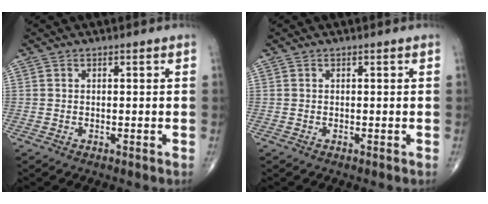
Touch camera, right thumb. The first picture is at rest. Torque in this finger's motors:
{"motor_torque": [0.16, -0.06, 0.05, 0.03, 0.00]}